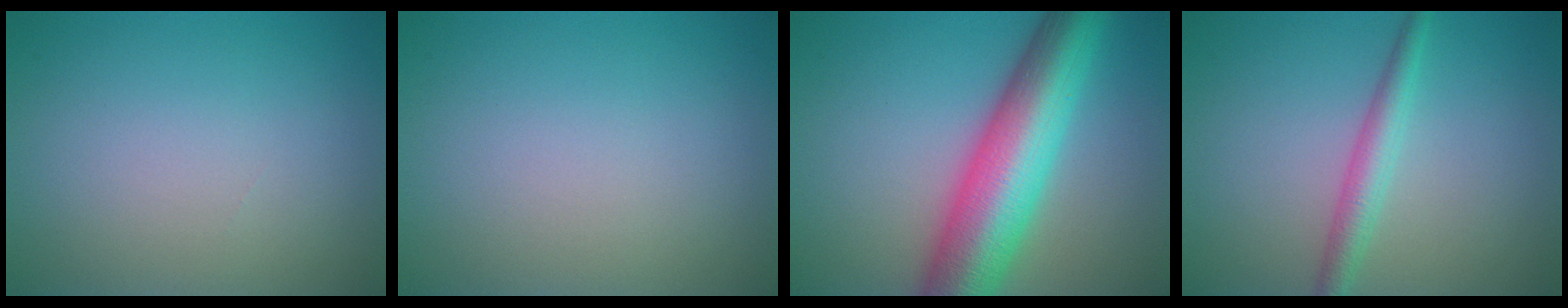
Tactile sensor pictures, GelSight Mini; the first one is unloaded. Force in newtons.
{"total": 0.0}
{"total": 11.2, "press": 11.2, "slide": 0.2}
{"total": 2.6, "press": 2.6, "slide": 0.0}